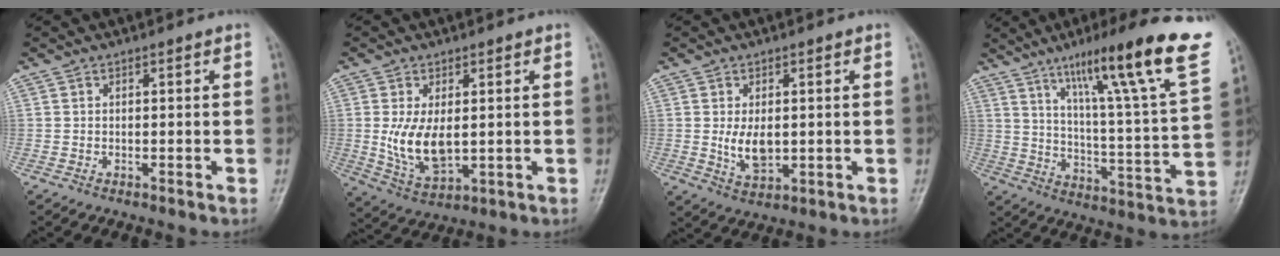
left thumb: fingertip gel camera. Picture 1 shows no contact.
{"total": 8.8, "force": [0.5, 4.9, 7.3], "torque": [-0.131, -0.017, 0.023]}
{"total": 5.4, "force": [0.2, 3.3, 4.3], "torque": [-0.068, -0.012, 0.013]}
{"total": 24.7, "force": [15.0, 2.1, 19.5], "torque": [-0.272, -0.051, 0.224]}